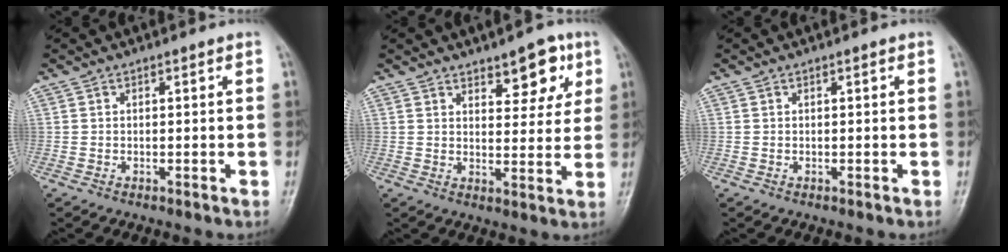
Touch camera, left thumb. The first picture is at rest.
{"total": 7.8, "force": [4.4, 3.8, 5.2], "torque": [-0.036, -0.023, 0.058]}
{"total": 0.0}